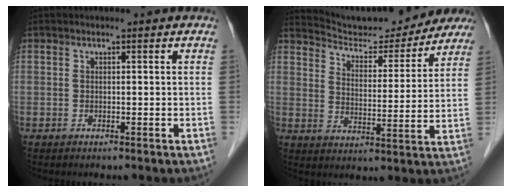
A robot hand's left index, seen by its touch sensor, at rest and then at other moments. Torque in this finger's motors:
{"motor_torque": [0.23, -0.23, 0.18, 0.05]}